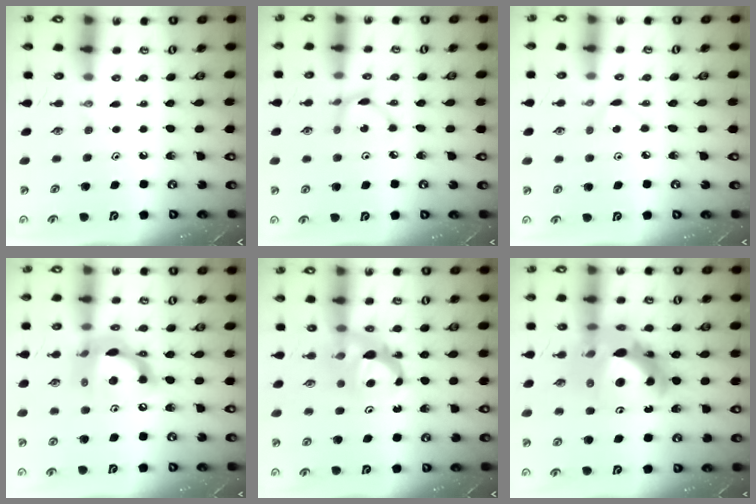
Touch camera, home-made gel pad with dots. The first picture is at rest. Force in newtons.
{"total": 3.4, "press": 3.4, "slide": 0.2}
{"total": 3.6, "press": 3.5, "slide": 0.4}
{"total": 14.9, "press": 14.8, "slide": 1.3}
{"total": 6.7, "press": 6.7, "slide": 0.2}
{"total": 18.6, "press": 18.5, "slide": 1.7}